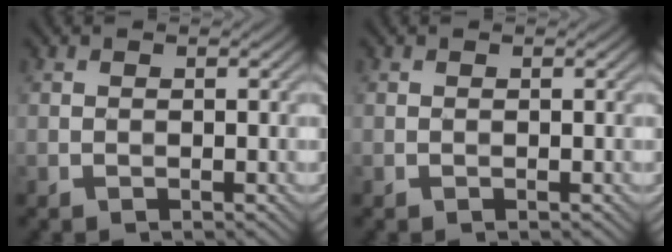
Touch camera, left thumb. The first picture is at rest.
{"total": 0.0}